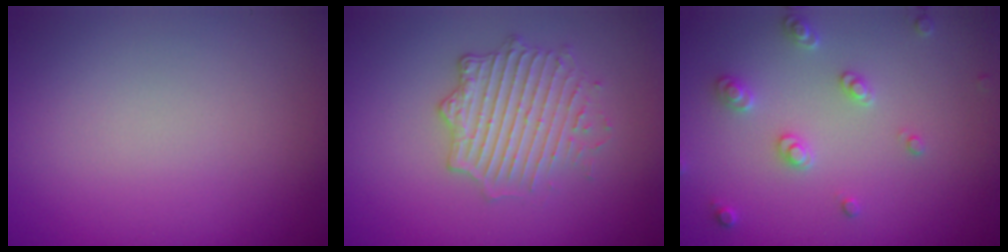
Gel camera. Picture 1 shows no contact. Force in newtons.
{"total": 3.7, "press": 3.2, "slide": 1.7}
{"total": 2.5, "press": 2.4, "slide": 0.7}